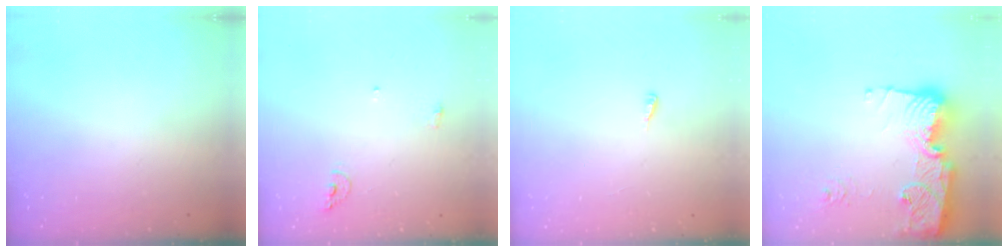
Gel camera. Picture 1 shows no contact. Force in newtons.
{"total": 6.3, "press": 6.3, "slide": 0.3}
{"total": 4.1, "press": 4.0, "slide": 0.5}
{"total": 18.9, "press": 18.8, "slide": 1.7}